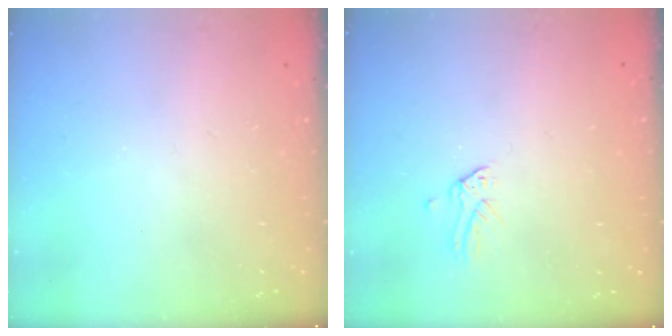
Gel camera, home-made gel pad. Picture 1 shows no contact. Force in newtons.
{"total": 0.0}